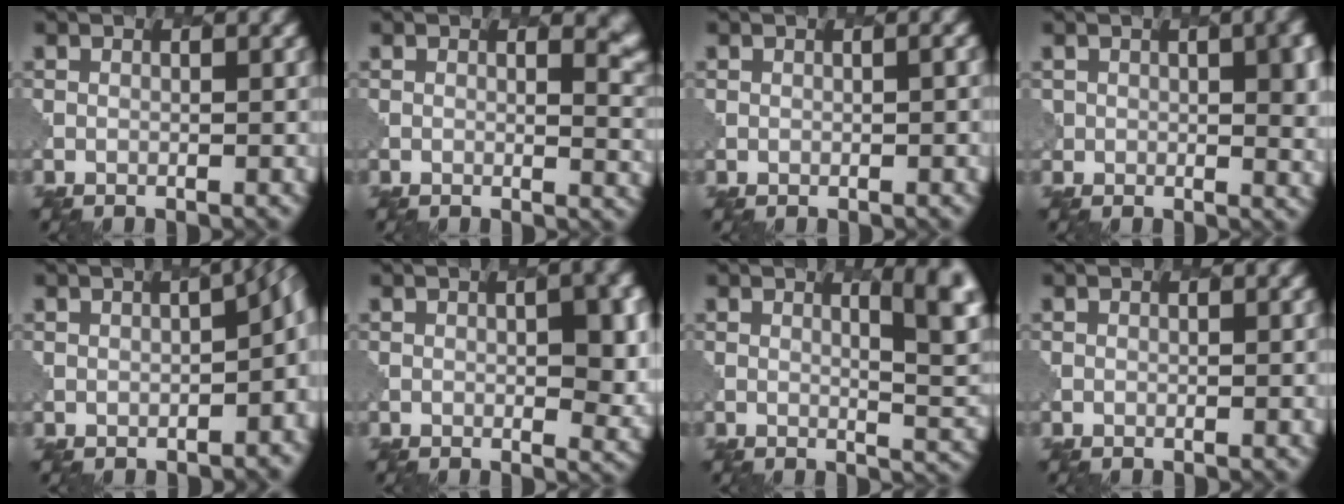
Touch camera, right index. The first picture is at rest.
{"total": 3.5, "force": [1.5, 1.6, 2.7], "torque": [-0.021, -0.009, 0.021]}
{"total": 0.6, "force": [0.0, 0.5, 0.2], "torque": [-0.002, -0.005, 0.004]}
{"total": 5.8, "force": [1.5, 3.2, 4.6], "torque": [-0.065, -0.007, 0.025]}
{"total": 4.8, "force": [-1.0, 2.6, 3.9], "torque": [-0.031, 0.003, -0.013]}
{"total": 4.7, "force": [0.7, 1.6, 4.4], "torque": [-0.055, -0.002, 0.012]}
{"total": 6.0, "force": [2.2, 1.9, 5.2], "torque": [-0.047, -0.007, 0.034]}
{"total": 0.0}